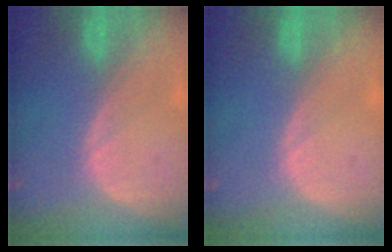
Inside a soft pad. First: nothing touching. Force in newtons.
{"total": 0.0}